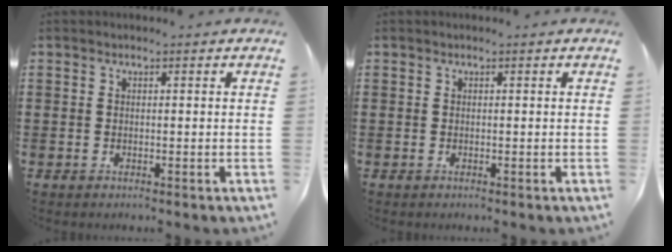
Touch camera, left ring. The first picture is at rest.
{"total": 0.0}